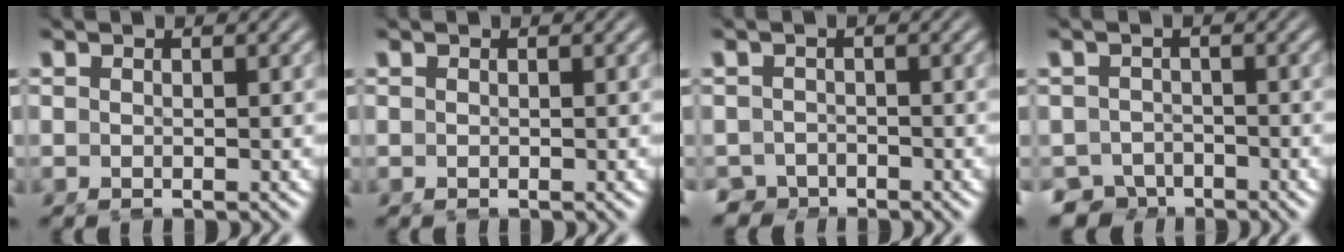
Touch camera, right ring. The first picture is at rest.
{"total": 0.0}
{"total": 4.0, "force": [-2.9, 2.8, 0.6], "torque": [-0.007, -0.022, -0.051]}
{"total": 6.2, "force": [-4.0, 4.5, 1.5], "torque": [-0.017, -0.027, -0.068]}